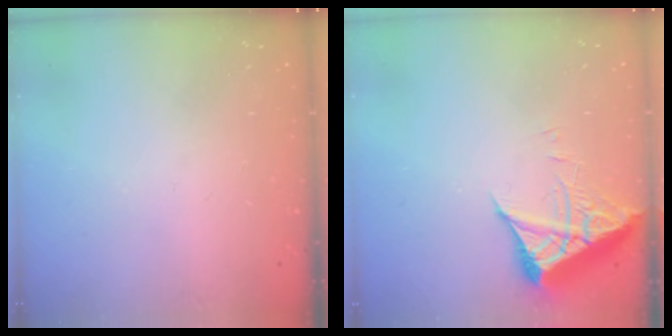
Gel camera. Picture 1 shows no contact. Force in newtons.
{"total": 6.1, "press": 6.1, "slide": 0.7}